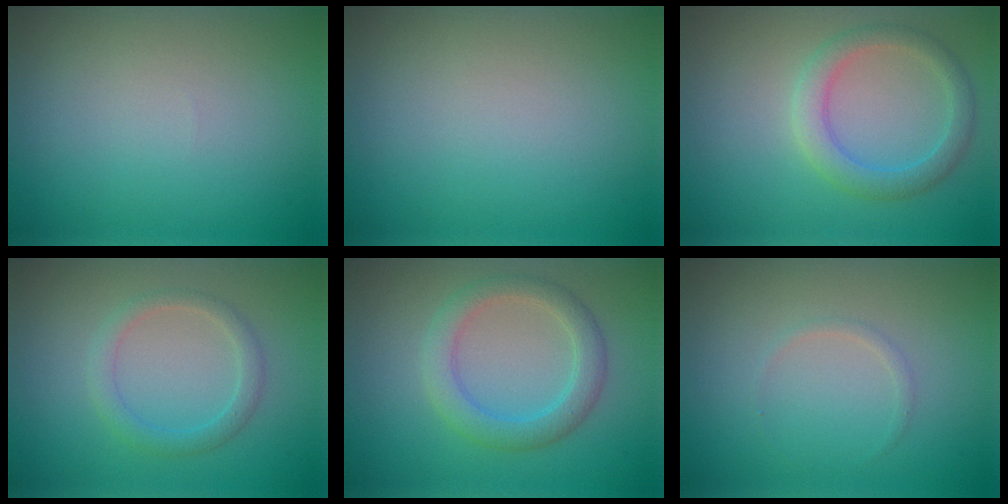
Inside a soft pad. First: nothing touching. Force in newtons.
{"total": 0.0}
{"total": 3.0, "press": 3.0, "slide": 0.2}
{"total": 2.0, "press": 1.9, "slide": 0.1}
{"total": 3.4, "press": 3.4, "slide": 0.0}
{"total": 0.6, "press": 0.6, "slide": 0.0}